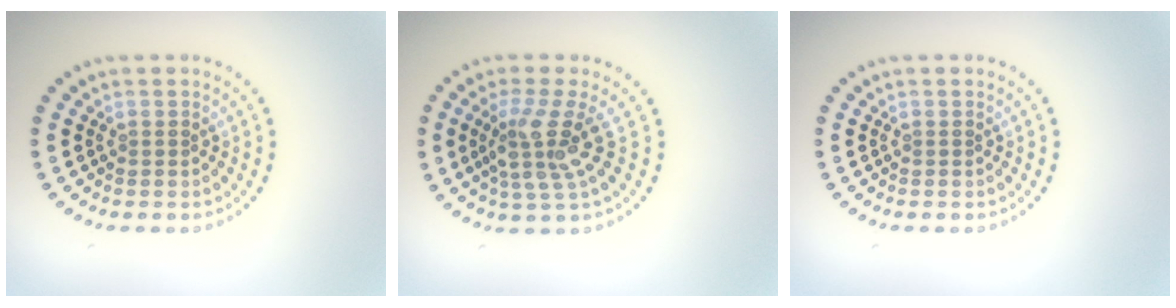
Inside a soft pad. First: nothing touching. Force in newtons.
{"total": 3.9, "press": 3.0, "slide": 2.6}
{"total": 0.0}